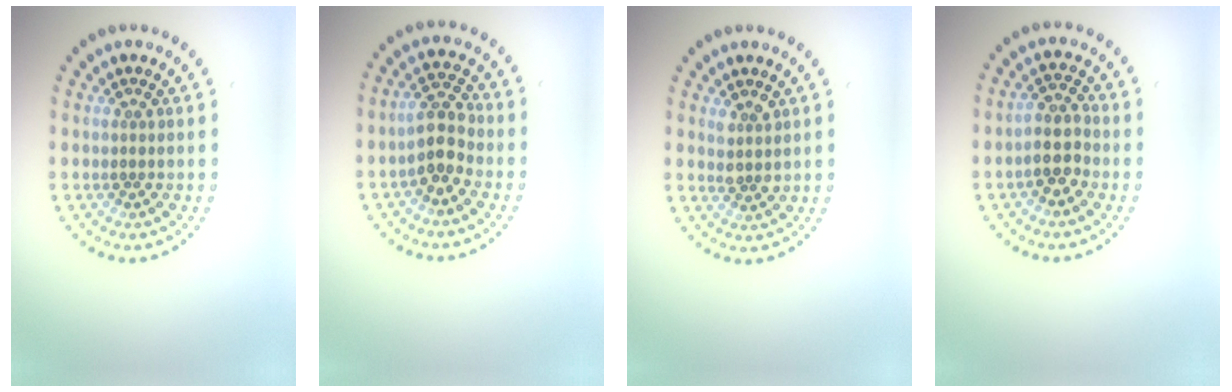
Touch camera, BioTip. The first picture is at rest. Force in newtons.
{"total": 2.8, "press": 2.7, "slide": 1.0}
{"total": 1.5, "press": 1.4, "slide": 0.7}
{"total": 2.9, "press": 2.6, "slide": 1.1}